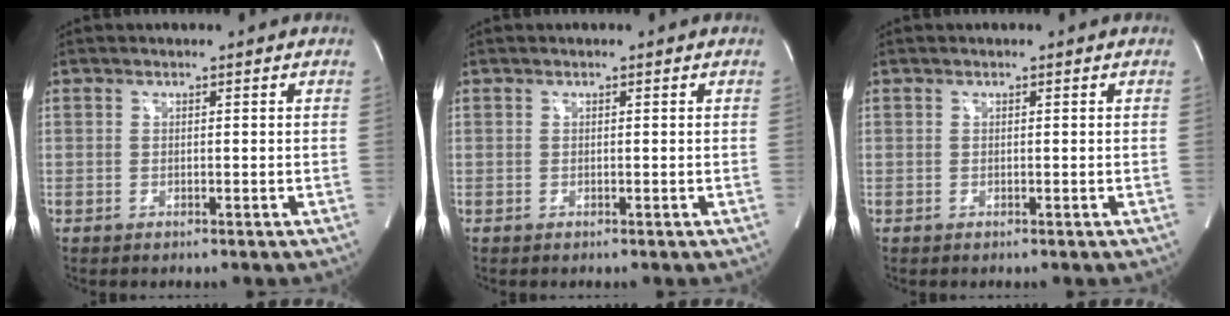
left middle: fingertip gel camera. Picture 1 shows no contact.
{"total": 0.0}
{"total": 0.0}